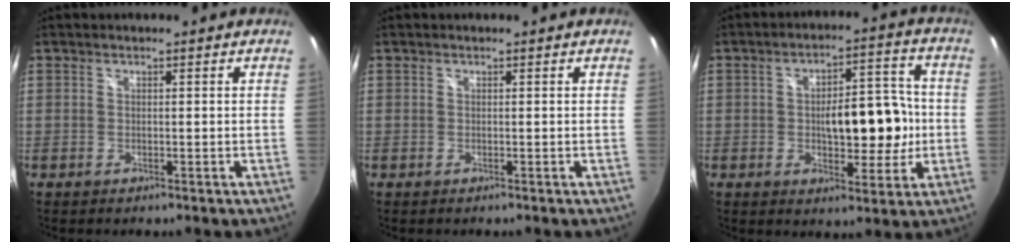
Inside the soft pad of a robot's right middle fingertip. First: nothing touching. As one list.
[{"total": 0.0}, {"total": 11.2, "force": [-0.5, 5.7, 9.7], "torque": [-0.149, 0.018, 0.002]}]